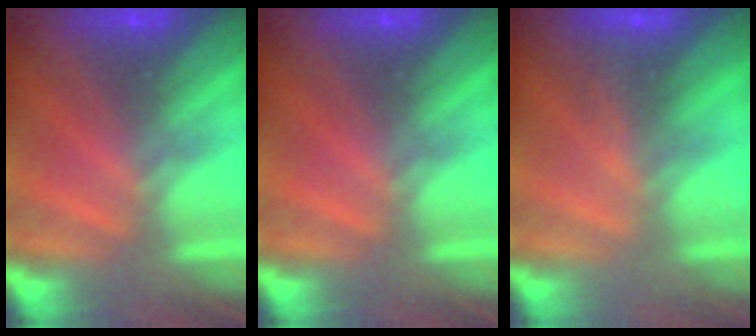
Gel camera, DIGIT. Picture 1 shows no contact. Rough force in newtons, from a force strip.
{"total": 0.0}
{"total": 2.9}